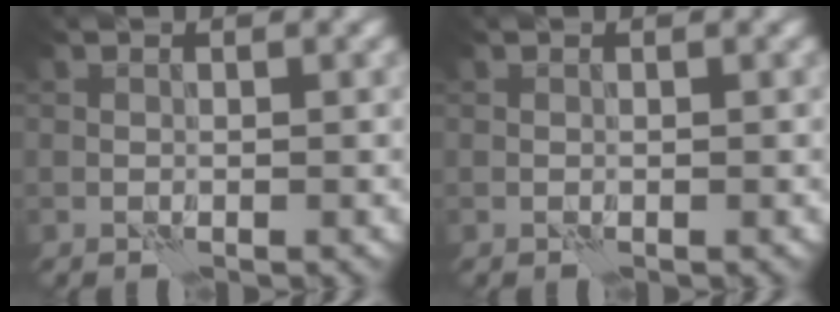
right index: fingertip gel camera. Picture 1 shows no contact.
{"total": 0.0}